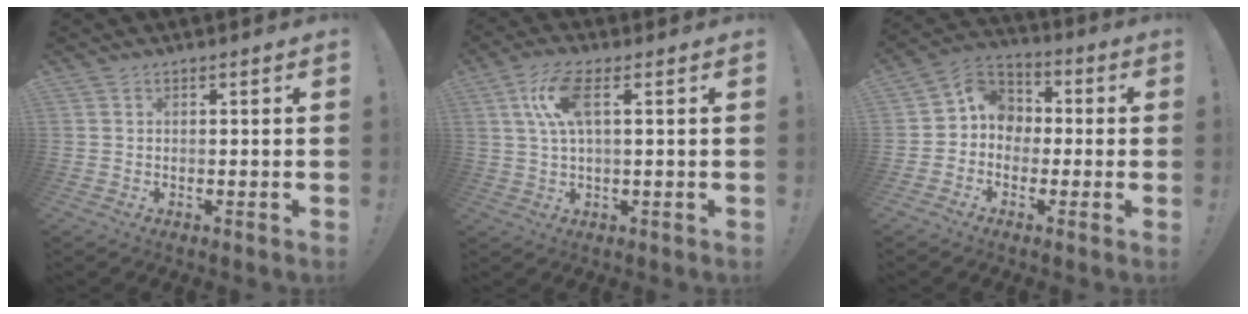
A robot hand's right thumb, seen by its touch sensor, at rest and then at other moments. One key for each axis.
{"total": 9.6, "fx": 2.8, "fy": 3.1, "fz": 8.7, "tx": -0.157, "ty": -0.003, "tz": 0.051}
{"total": 8.2, "fx": -0.9, "fy": 7.7, "fz": 2.6, "tx": -0.037, "ty": 0.017, "tz": -0.008}